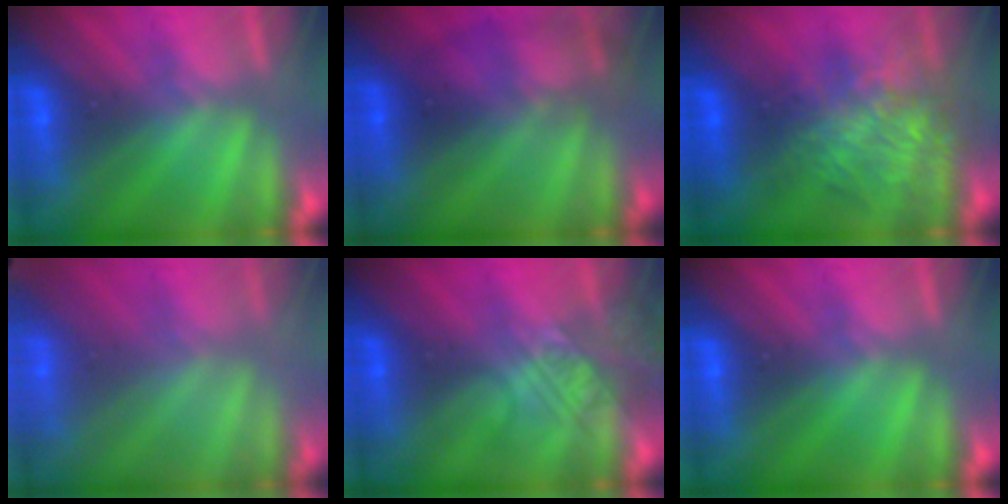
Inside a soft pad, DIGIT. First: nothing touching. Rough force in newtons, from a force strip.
{"total": 2.2}
{"total": 7.3}
{"total": 1.4}
{"total": 2.3}
{"total": 0.0}